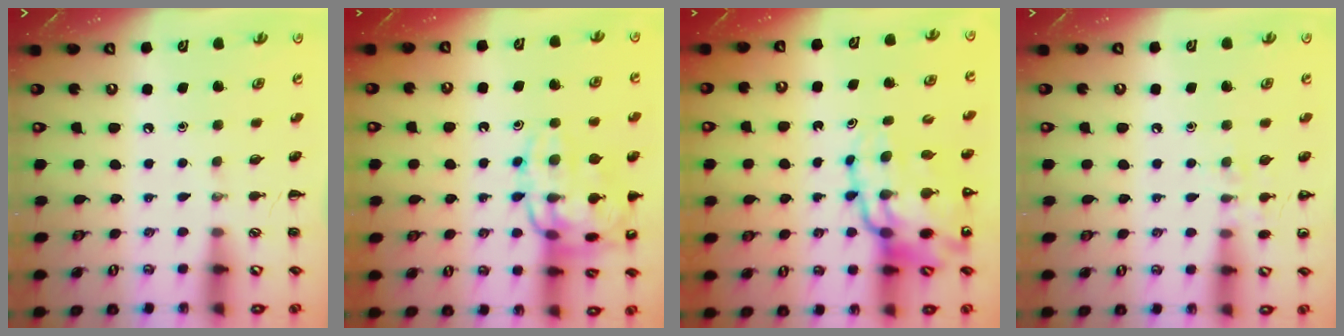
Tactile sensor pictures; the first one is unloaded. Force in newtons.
{"total": 16.4, "press": 16.4, "slide": 0.5}
{"total": 18.2, "press": 17.5, "slide": 5.0}
{"total": 5.7, "press": 5.6, "slide": 1.4}